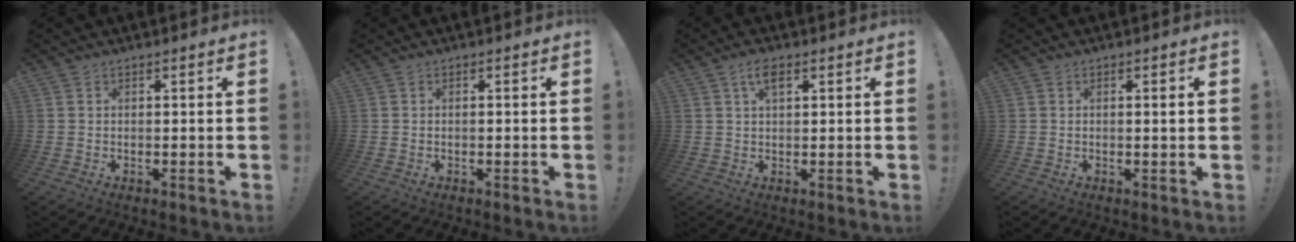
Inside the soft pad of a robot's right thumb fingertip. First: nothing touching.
{"total": 0.0}
{"total": 4.3, "force": [2.0, 2.0, 3.3], "torque": [-0.056, 0.000, 0.033]}
{"total": 1.7, "force": [0.5, -0.1, 1.6], "torque": [-0.024, -0.003, 0.005]}